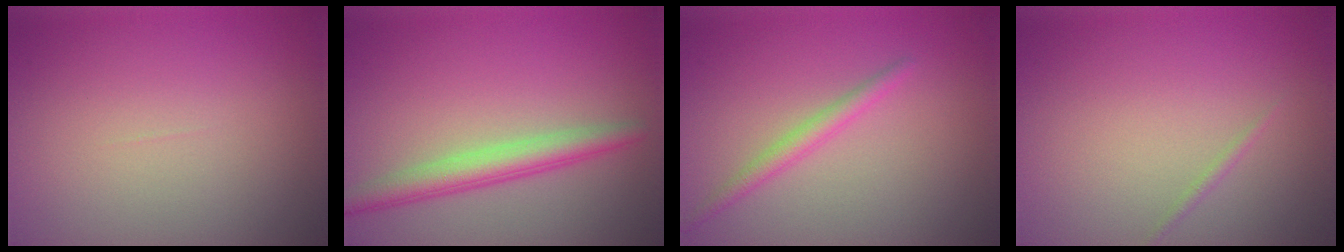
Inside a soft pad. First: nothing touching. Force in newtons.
{"total": 3.4, "press": 3.4, "slide": 0.0}
{"total": 1.7, "press": 1.7, "slide": 0.1}
{"total": 0.5, "press": 0.5, "slide": 0.0}